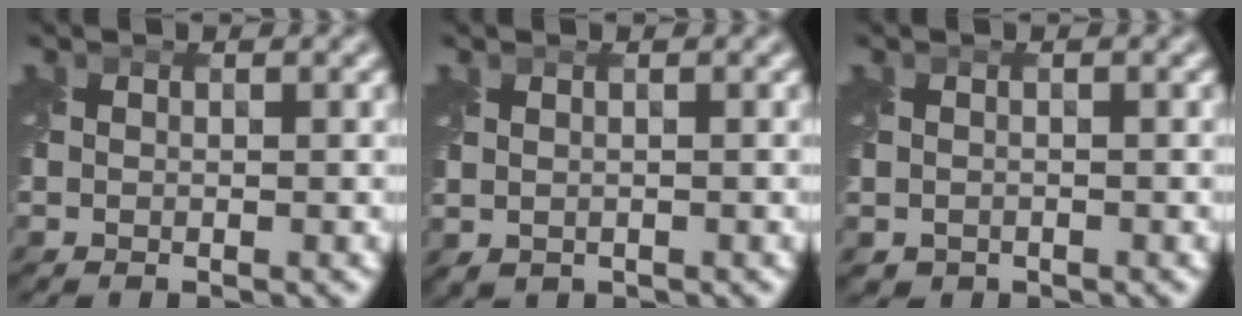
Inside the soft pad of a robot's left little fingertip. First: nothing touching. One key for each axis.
{"total": 0.8, "fx": 0.1, "fy": 0.6, "fz": 0.4, "tx": -0.012, "ty": -0.005, "tz": 0.009}
{"total": 0.9, "fx": -0.5, "fy": 0.7, "fz": 0.2, "tx": -0.004, "ty": -0.010, "tz": -0.008}